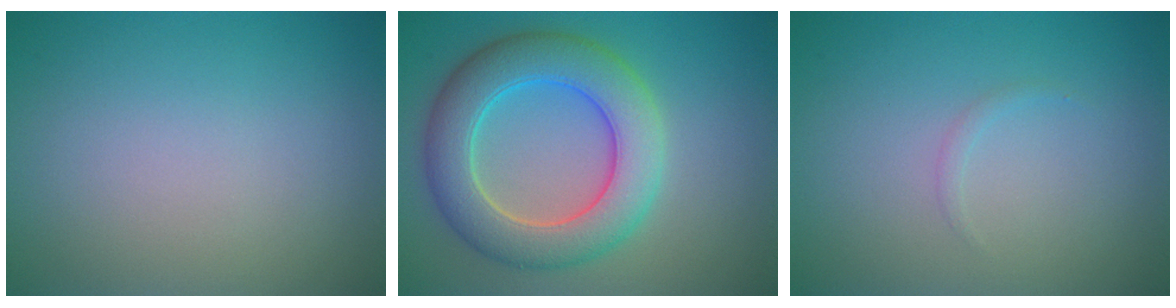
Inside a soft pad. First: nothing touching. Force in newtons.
{"total": 7.9, "press": 7.8, "slide": 0.6}
{"total": 0.5, "press": 0.5, "slide": 0.0}